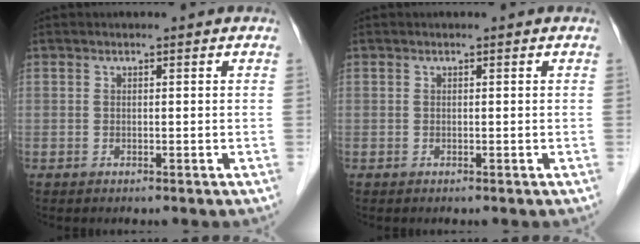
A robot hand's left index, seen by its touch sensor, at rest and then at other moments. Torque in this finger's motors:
{"motor_torque": [0.02, 0.00, -0.01, -0.01]}